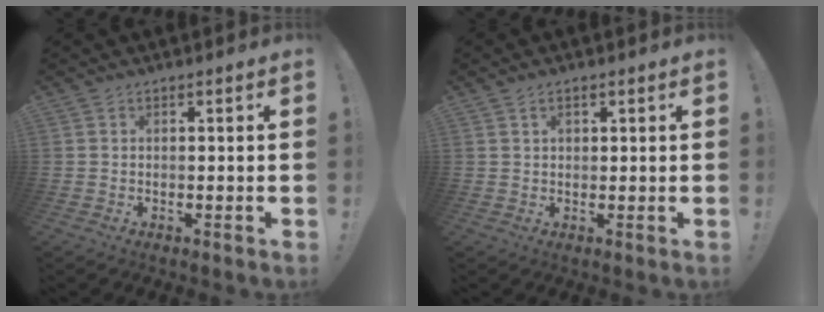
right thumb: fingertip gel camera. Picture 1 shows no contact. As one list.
[{"total": 2.1, "force": [0.9, 1.4, 1.2], "torque": [-0.010, -0.002, 0.013]}]